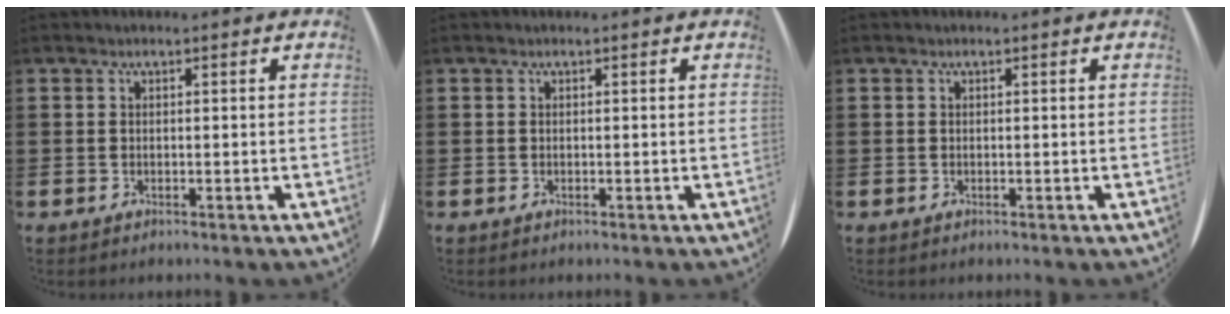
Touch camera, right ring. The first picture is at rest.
{"total": 0.0}
{"total": 0.0}